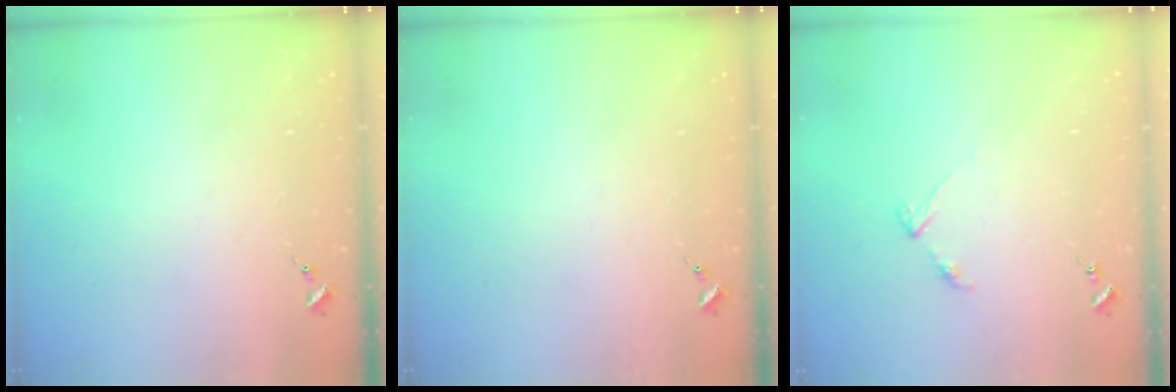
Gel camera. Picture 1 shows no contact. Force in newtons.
{"total": 0.0}
{"total": 3.6, "press": 3.5, "slide": 0.4}